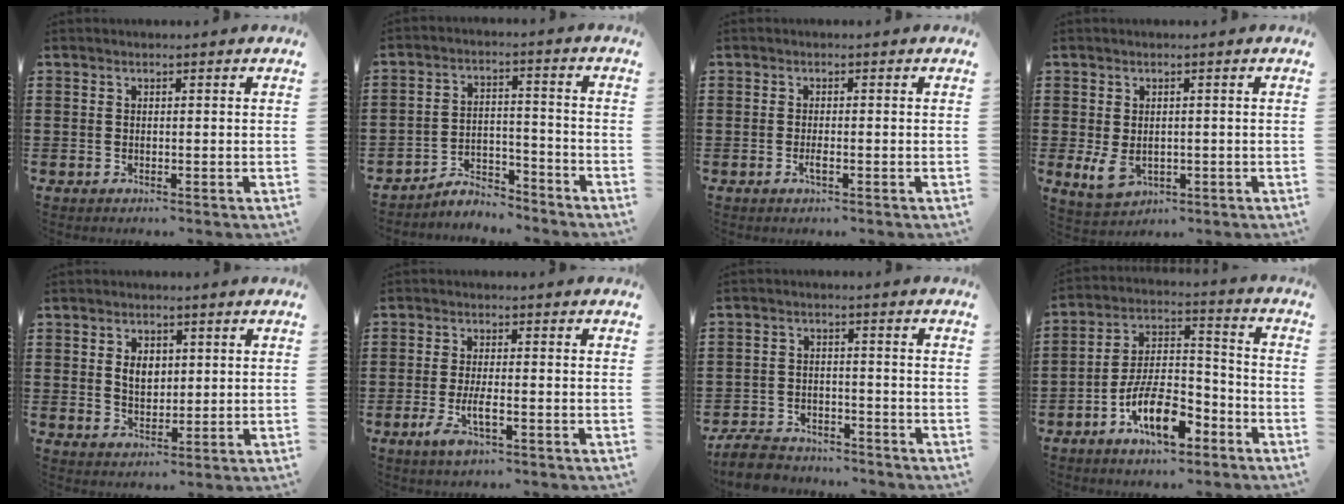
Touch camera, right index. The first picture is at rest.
{"total": 5.2, "force": [-5.0, 1.0, 1.0], "torque": [-0.025, 0.006, -0.100]}
{"total": 1.3, "force": [-0.5, 0.2, 1.1], "torque": [-0.021, -0.003, -0.009]}
{"total": 3.7, "force": [-0.4, 2.4, 2.7], "torque": [-0.067, -0.005, -0.009]}
{"total": 3.8, "force": [0.8, 2.6, 2.6], "torque": [-0.043, 0.005, 0.009]}
{"total": 4.7, "force": [-1.9, 1.0, 4.1], "torque": [-0.088, -0.011, -0.038]}
{"total": 5.4, "force": [-5.1, 1.2, 1.1], "torque": [-0.029, 0.007, -0.101]}
{"total": 11.4, "force": [-6.6, 4.6, 8.1], "torque": [-0.158, 0.012, -0.120]}